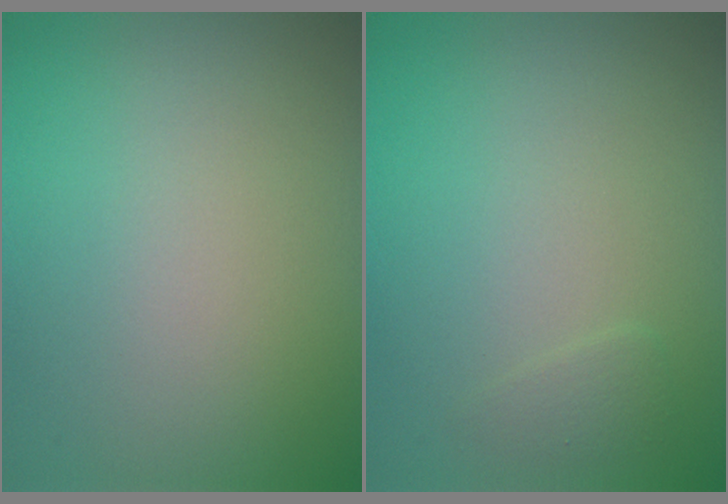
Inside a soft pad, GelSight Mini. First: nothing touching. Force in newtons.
{"total": 0.8, "press": 0.8, "slide": 0.1}